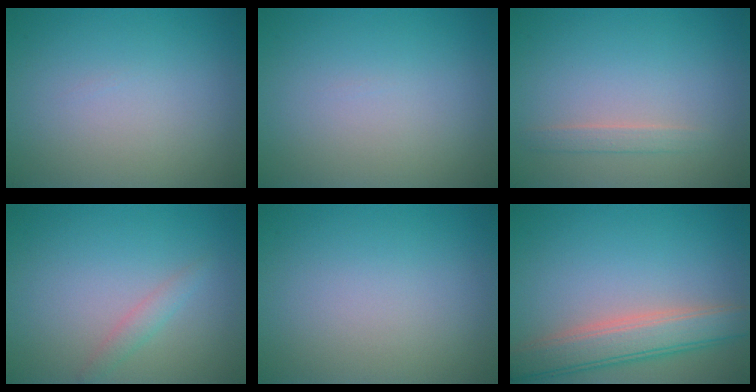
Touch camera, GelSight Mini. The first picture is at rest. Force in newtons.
{"total": 0.0}
{"total": 1.2, "press": 1.2, "slide": 0.1}
{"total": 1.3, "press": 1.3, "slide": 0.0}
{"total": 0.0}
{"total": 5.1, "press": 5.1, "slide": 0.3}